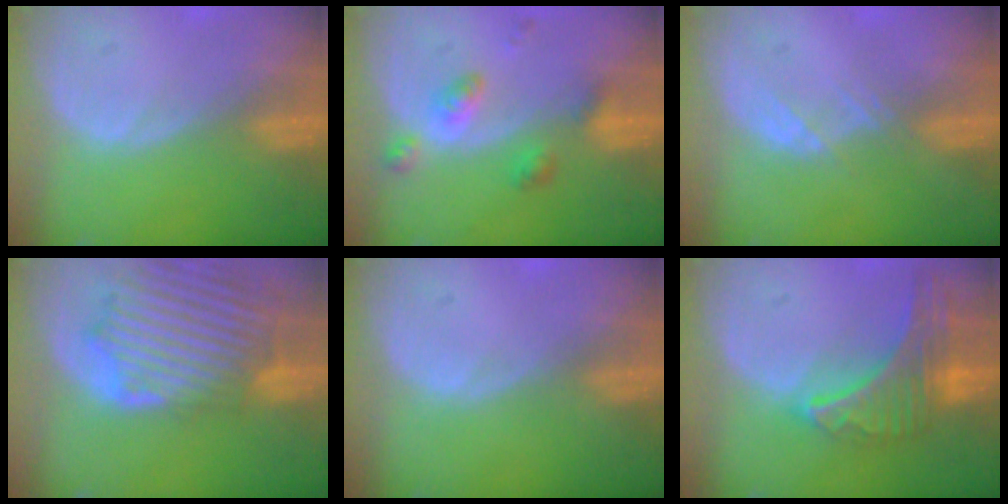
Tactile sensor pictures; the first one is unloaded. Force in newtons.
{"total": 4.8, "press": 4.8, "slide": 0.1}
{"total": 1.9, "press": 1.8, "slide": 0.8}
{"total": 13.7, "press": 11.8, "slide": 6.9}
{"total": 0.0}
{"total": 9.2, "press": 8.0, "slide": 4.4}